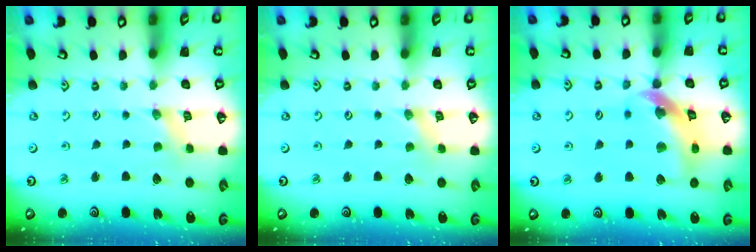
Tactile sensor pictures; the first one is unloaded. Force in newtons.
{"total": 0.0}
{"total": 13.4, "press": 13.3, "slide": 1.8}